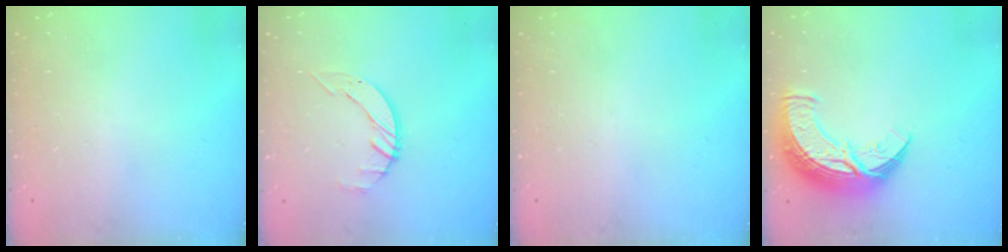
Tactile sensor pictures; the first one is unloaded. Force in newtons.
{"total": 2.4, "press": 2.4, "slide": 0.1}
{"total": 0.0}
{"total": 13.1, "press": 13.1, "slide": 1.0}